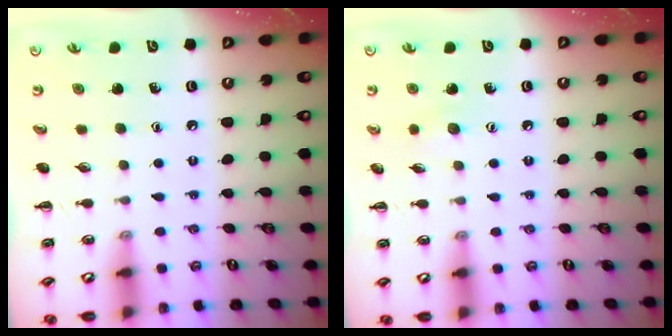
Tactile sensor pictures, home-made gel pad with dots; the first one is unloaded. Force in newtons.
{"total": 4.6, "press": 4.5, "slide": 1.2}